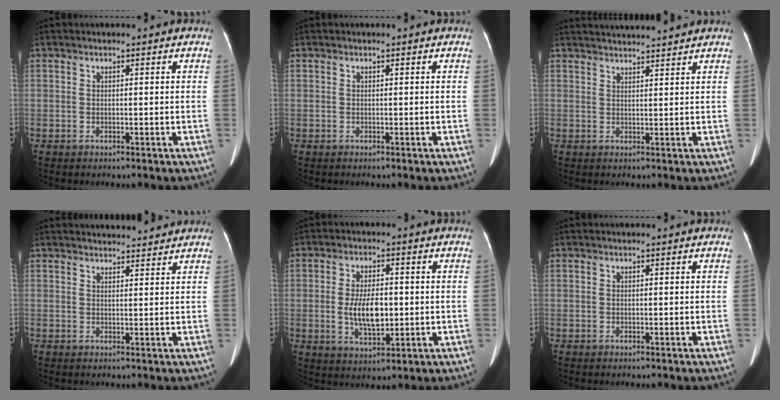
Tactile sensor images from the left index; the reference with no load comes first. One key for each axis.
{"total": 0.0}
{"total": 6.7, "fx": 6.5, "fy": 0.0, "fz": 1.5, "tx": -0.026, "ty": 0.021, "tz": 0.088}
{"total": 7.0, "fx": 6.8, "fy": 1.5, "fz": 1.0, "tx": -0.002, "ty": 0.015, "tz": 0.073}
{"total": 6.7, "fx": -0.8, "fy": 2.8, "fz": 6.1, "tx": -0.120, "ty": -0.011, "tz": -0.011}
{"total": 0.0}